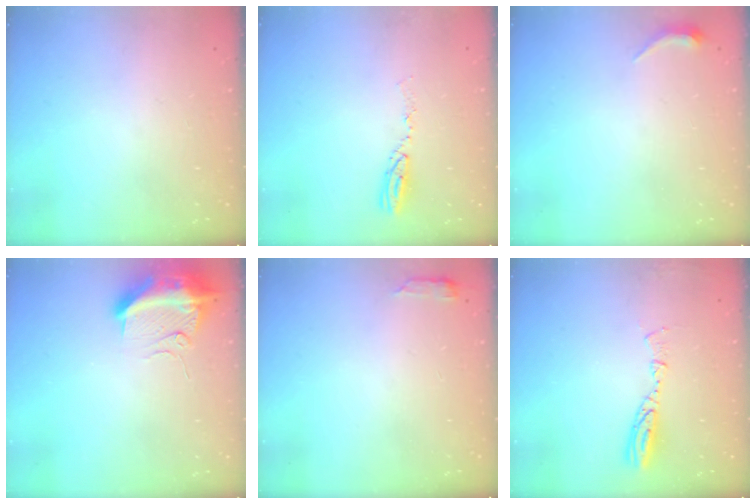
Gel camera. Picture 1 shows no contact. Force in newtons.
{"total": 5.4, "press": 5.3, "slide": 0.6}
{"total": 3.5, "press": 3.4, "slide": 0.7}
{"total": 12.1, "press": 12.1, "slide": 1.3}
{"total": 2.9, "press": 2.8, "slide": 0.6}
{"total": 8.0, "press": 8.0, "slide": 0.7}